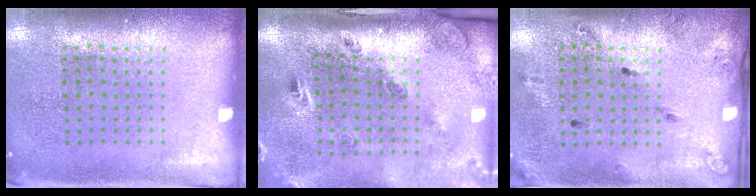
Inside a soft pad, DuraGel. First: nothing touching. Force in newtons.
{"total": 3.1, "press": 2.0, "slide": 2.3}
{"total": 1.9, "press": 1.1, "slide": 1.5}